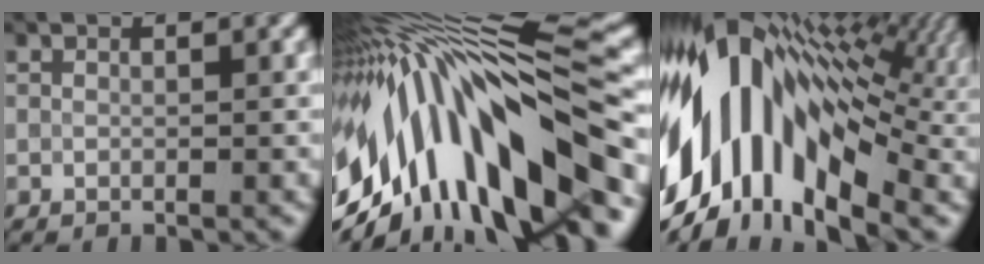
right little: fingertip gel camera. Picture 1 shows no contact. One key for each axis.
{"total": 16.5, "fx": -4.0, "fy": 6.8, "fz": 14.6, "tx": -0.256, "ty": 0.000, "tz": -0.059}
{"total": 17.0, "fx": 0.4, "fy": 10.1, "fz": 13.6, "tx": -0.261, "ty": 0.026, "tz": -0.006}